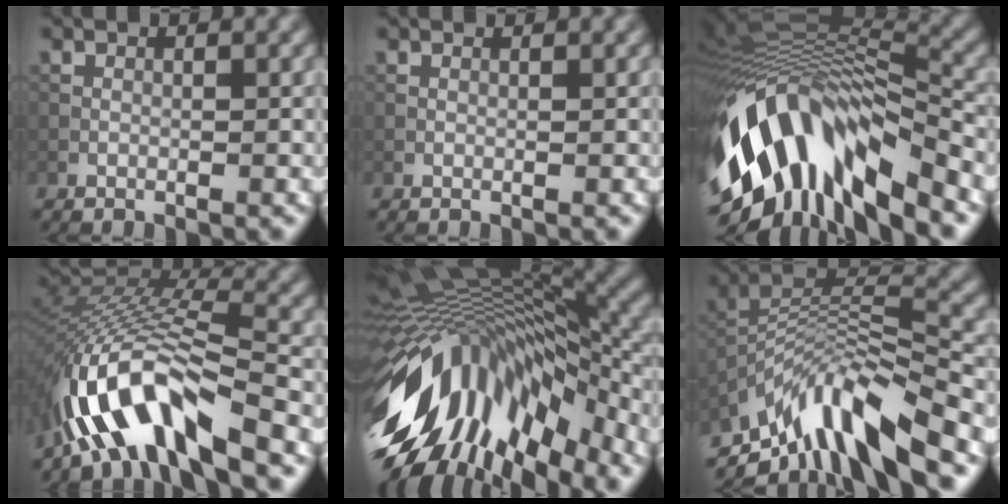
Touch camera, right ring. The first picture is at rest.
{"total": 0.0}
{"total": 14.0, "force": [-6.2, 6.2, 10.9], "torque": [-0.215, 0.015, -0.100]}
{"total": 10.7, "force": [-7.1, 2.5, 7.7], "torque": [-0.139, 0.010, -0.130]}
{"total": 15.4, "force": [-4.3, 7.5, 12.8], "torque": [-0.219, 0.003, -0.075]}
{"total": 10.2, "force": [-6.9, 2.9, 6.9], "torque": [-0.121, 0.005, -0.125]}